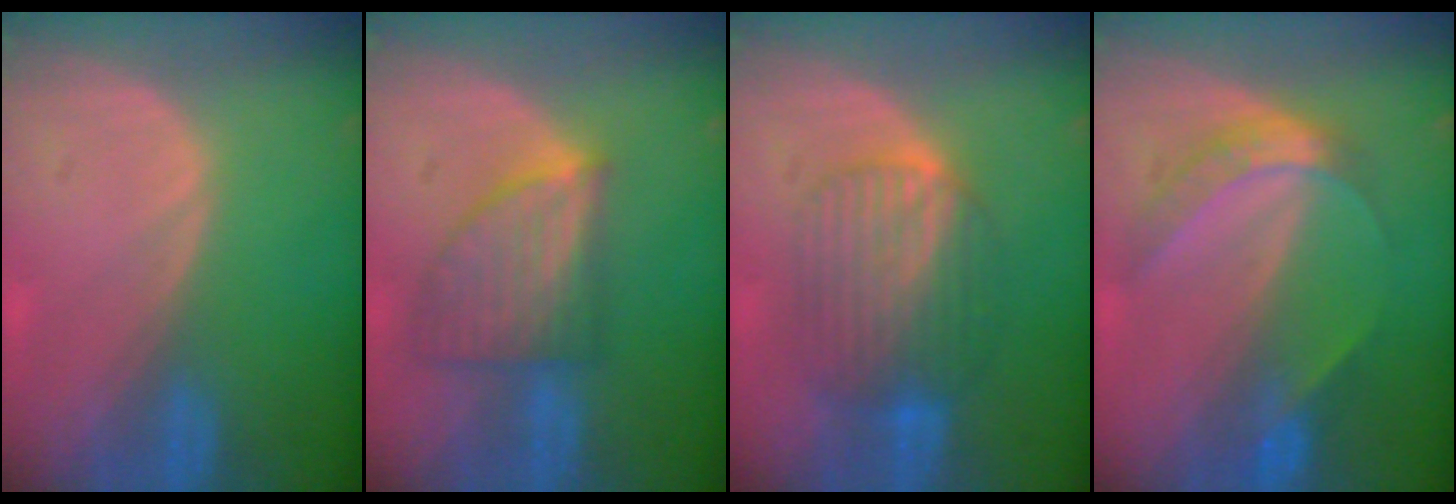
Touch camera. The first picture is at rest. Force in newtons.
{"total": 7.4, "press": 6.8, "slide": 2.9}
{"total": 7.4, "press": 7.3, "slide": 0.3}
{"total": 6.2, "press": 5.3, "slide": 3.2}